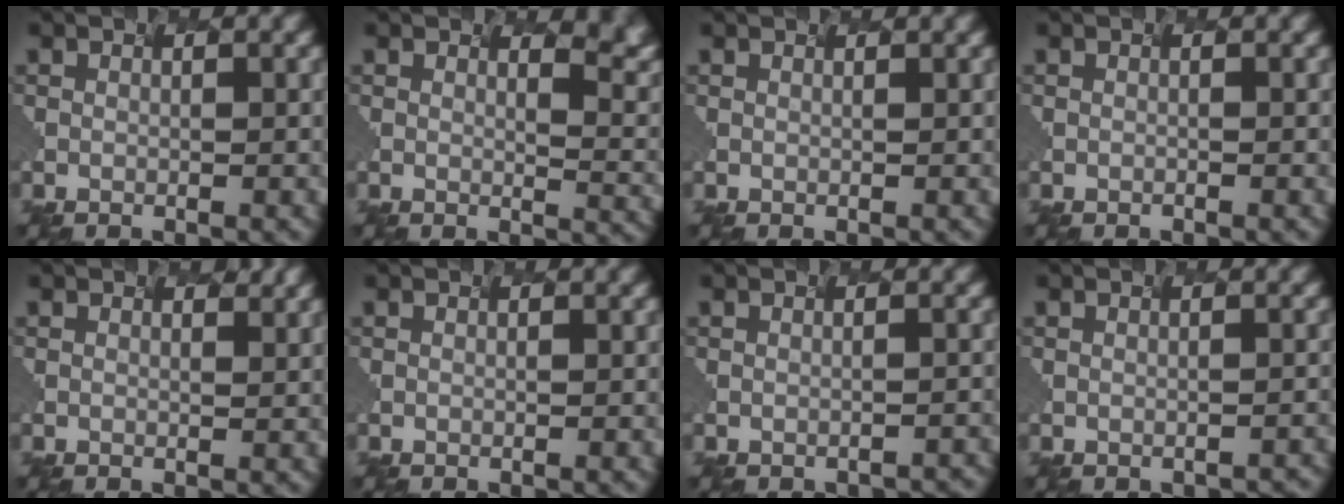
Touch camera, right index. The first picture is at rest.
{"total": 6.3, "force": [4.9, 2.3, 3.2], "torque": [-0.018, 0.008, 0.065]}
{"total": 0.8, "force": [0.7, 0.3, 0.1], "torque": [0.007, -0.003, 0.001]}
{"total": 0.0}
{"total": 1.4, "force": [1.3, 0.4, 0.0], "torque": [0.008, -0.005, 0.009]}
{"total": 0.0}
{"total": 1.1, "force": [-0.7, 0.6, 0.6], "torque": [0.001, 0.000, 0.000]}
{"total": 0.8, "force": [-0.4, 0.6, 0.4], "torque": [0.001, 0.001, 0.004]}